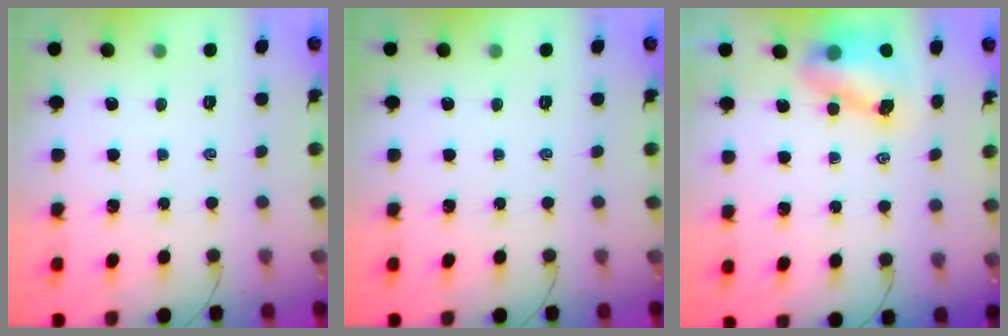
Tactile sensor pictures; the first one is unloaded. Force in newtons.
{"total": 0.0}
{"total": 7.5, "press": 7.4, "slide": 1.3}